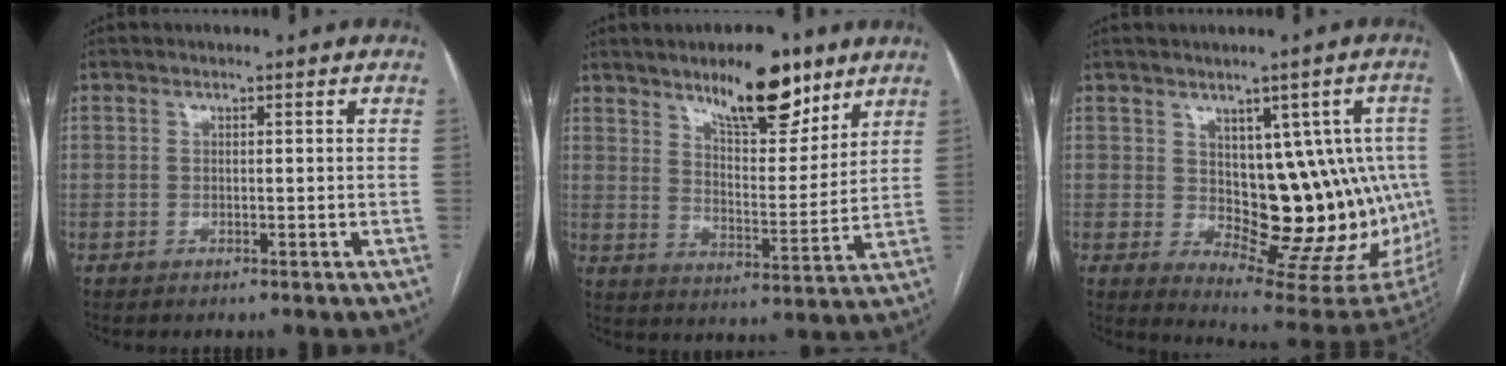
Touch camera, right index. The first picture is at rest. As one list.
[{"total": 12.9, "force": [9.1, 3.9, 8.3], "torque": [-0.122, -0.008, 0.146]}, {"total": 15.3, "force": [1.1, 8.3, 12.8], "torque": [-0.133, 0.012, 0.034]}]